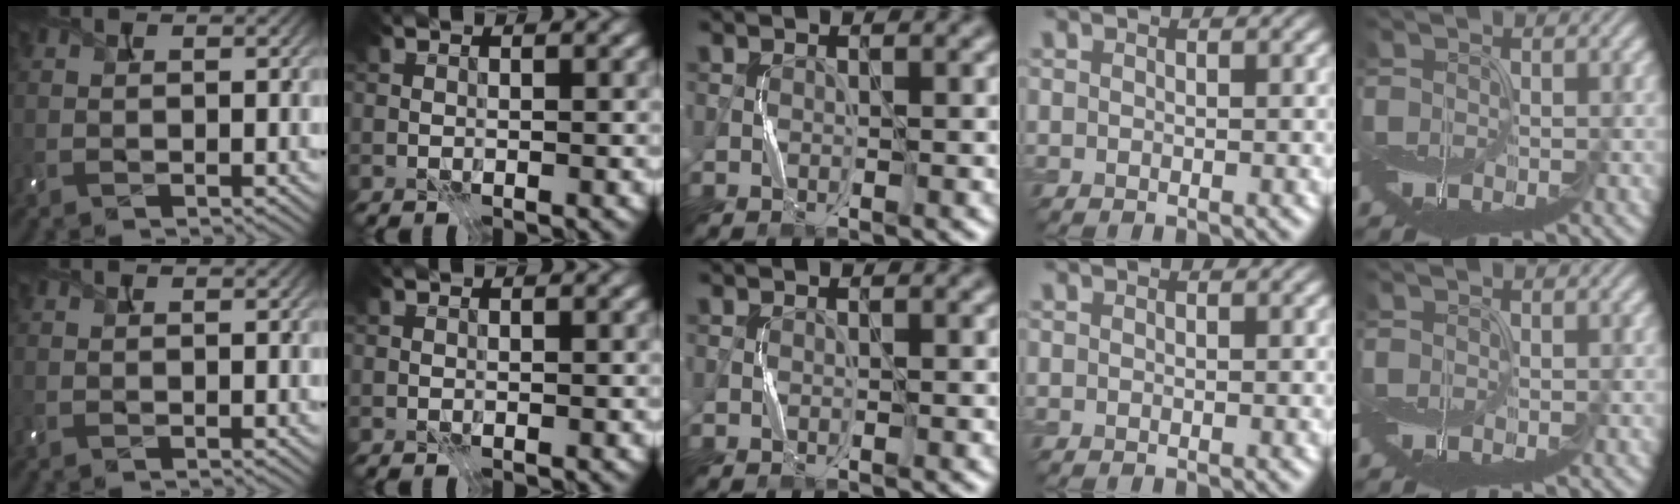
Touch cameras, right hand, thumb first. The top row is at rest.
{}